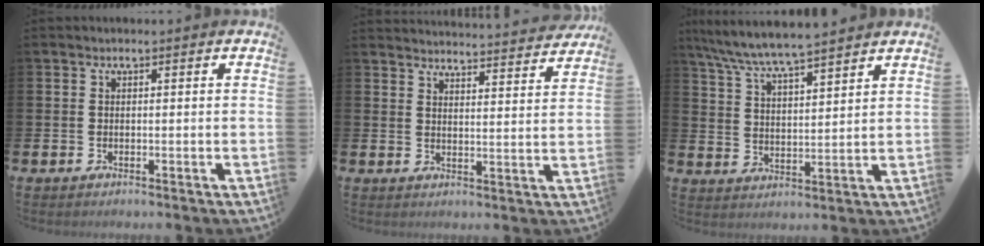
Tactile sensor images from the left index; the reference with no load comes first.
{"total": 4.5, "force": [4.5, -0.1, 0.2], "torque": [-0.002, -0.041, 0.075]}
{"total": 7.0, "force": [6.8, 0.1, 1.7], "torque": [-0.060, -0.039, 0.121]}